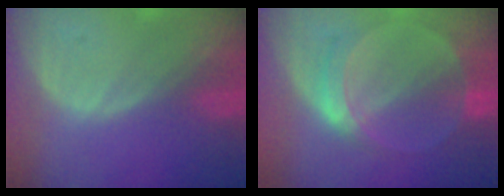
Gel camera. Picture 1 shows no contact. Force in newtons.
{"total": 6.1, "press": 5.7, "slide": 2.2}